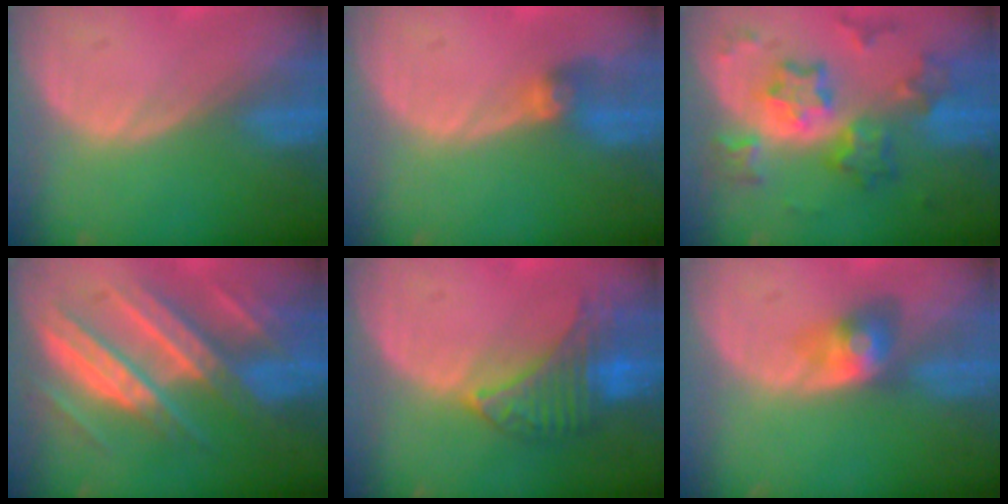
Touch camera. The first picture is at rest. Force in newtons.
{"total": 2.7, "press": 2.7, "slide": 0.3}
{"total": 9.2, "press": 9.2, "slide": 0.8}
{"total": 11.1, "press": 11.0, "slide": 1.0}
{"total": 7.2, "press": 7.0, "slide": 1.6}
{"total": 3.9, "press": 3.9, "slide": 0.3}